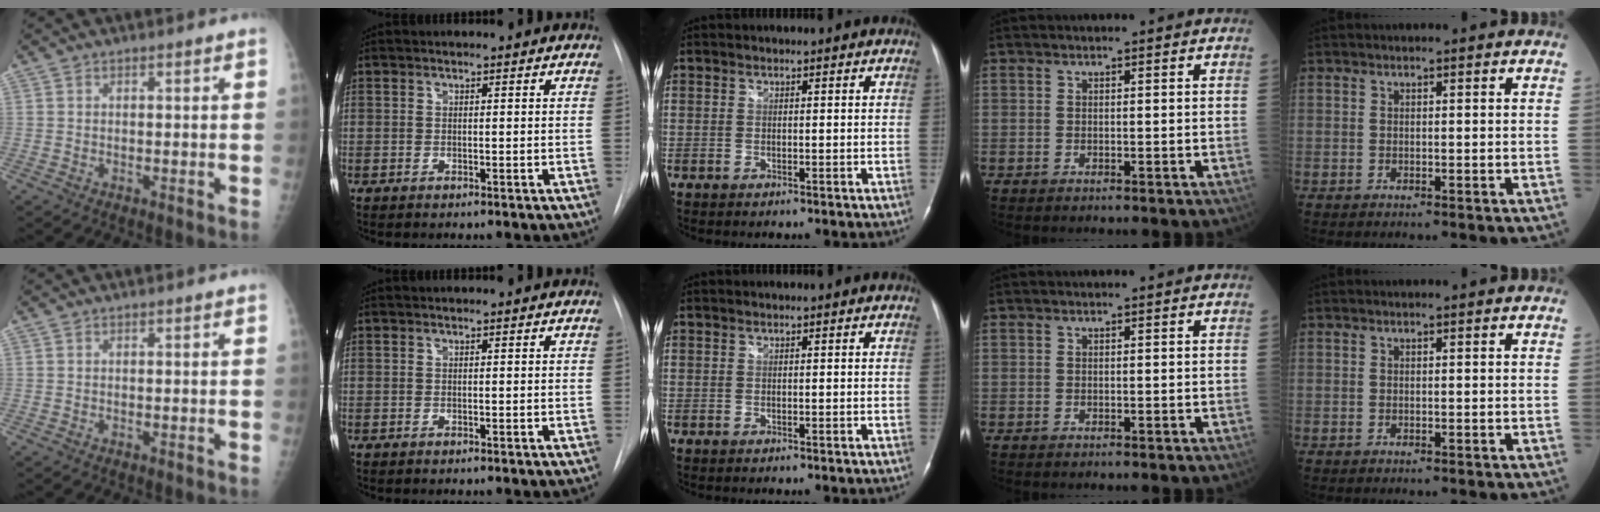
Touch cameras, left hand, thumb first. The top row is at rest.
{}